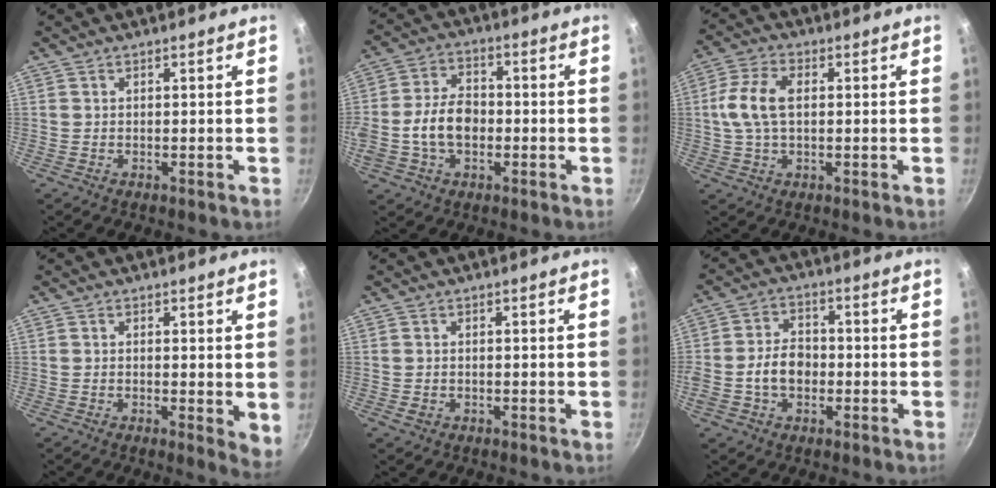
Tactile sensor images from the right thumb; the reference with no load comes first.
{"total": 10.5, "force": [-1.8, 7.2, 7.4], "torque": [-0.118, 0.025, -0.040]}
{"total": 8.7, "force": [0.8, 5.1, 7.0], "torque": [-0.141, 0.019, 0.009]}
{"total": 4.3, "force": [0.2, 1.5, 4.0], "torque": [-0.049, -0.012, 0.001]}
{"total": 1.3, "force": [-0.4, 1.0, 0.7], "torque": [-0.013, 0.001, -0.006]}
{"total": 7.8, "force": [-1.6, 5.7, 5.1], "torque": [-0.072, 0.023, -0.034]}